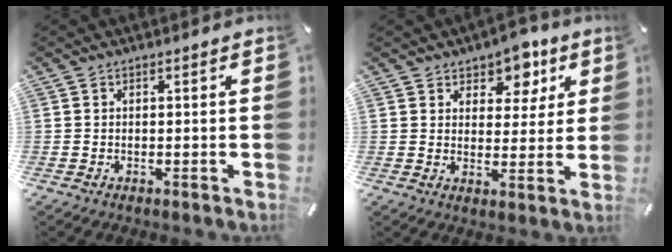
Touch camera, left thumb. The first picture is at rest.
{"total": 7.5, "force": [5.4, 4.8, 2.0], "torque": [-0.016, -0.043, 0.091]}